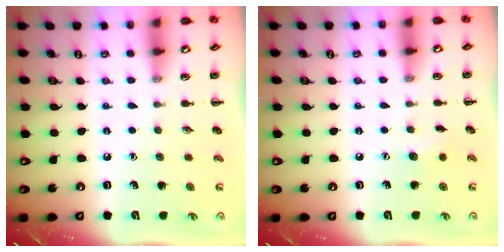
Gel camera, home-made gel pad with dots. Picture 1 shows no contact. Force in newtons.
{"total": 4.9, "press": 4.7, "slide": 1.2}